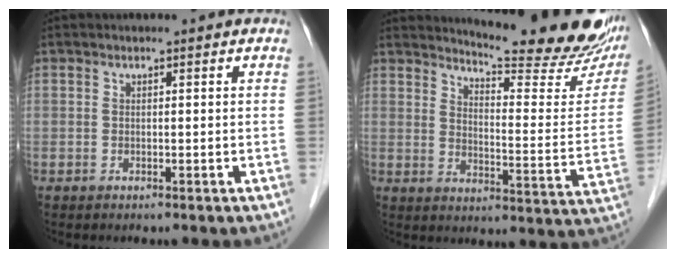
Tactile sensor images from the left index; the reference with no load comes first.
{"total": 21.4, "force": [19.0, 2.8, 9.5], "torque": [-0.130, -0.081, 0.233]}